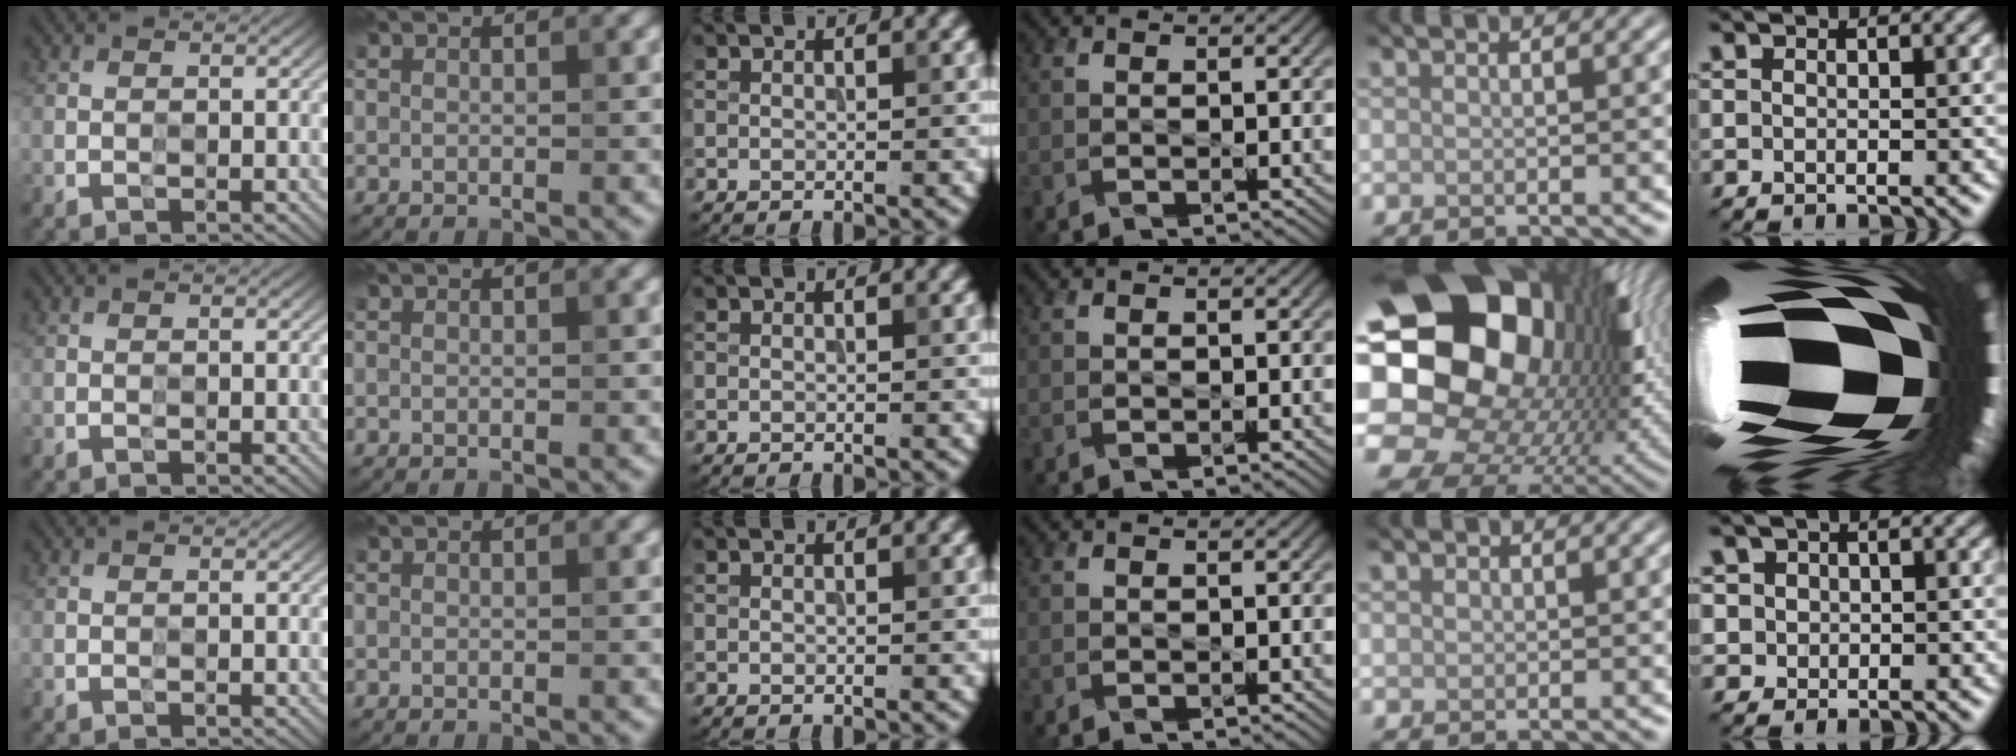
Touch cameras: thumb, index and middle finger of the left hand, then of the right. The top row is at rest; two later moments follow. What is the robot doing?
{"motion": "press", "object": "button"}